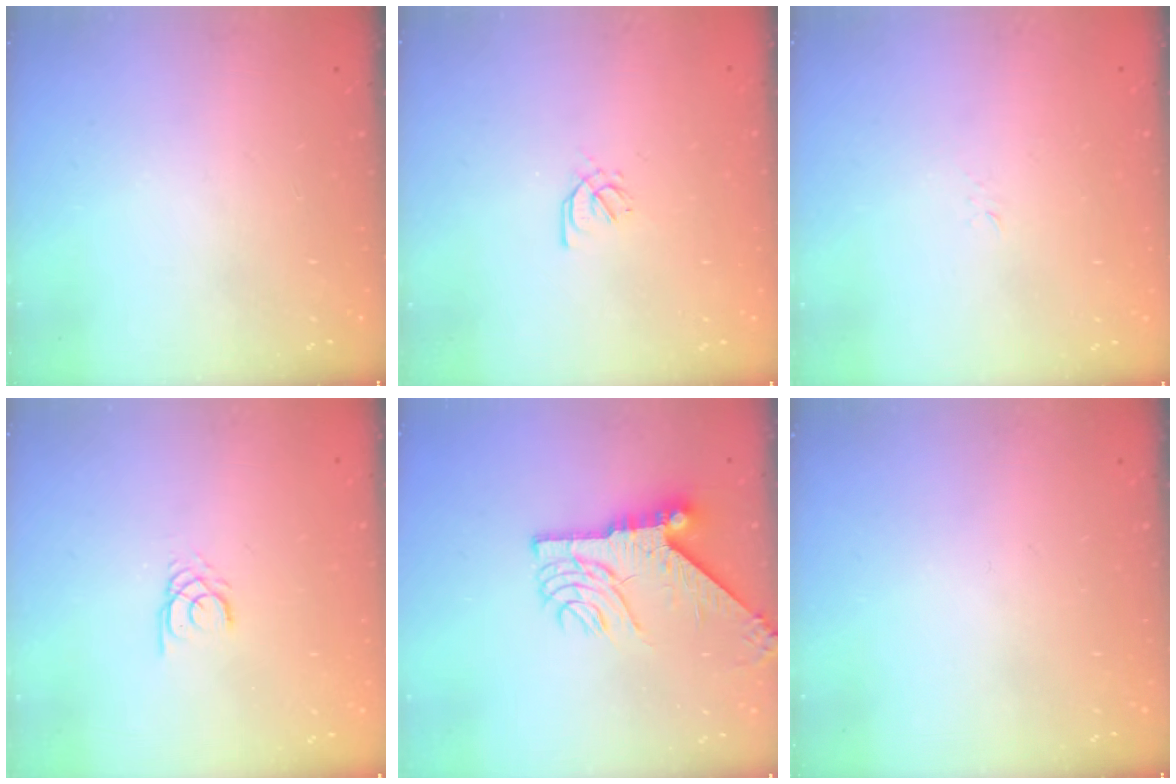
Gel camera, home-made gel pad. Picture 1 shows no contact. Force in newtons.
{"total": 2.6, "press": 2.5, "slide": 0.7}
{"total": 3.4, "press": 3.4, "slide": 0.5}
{"total": 2.2, "press": 2.2, "slide": 0.2}
{"total": 12.1, "press": 12.0, "slide": 1.6}
{"total": 0.0}